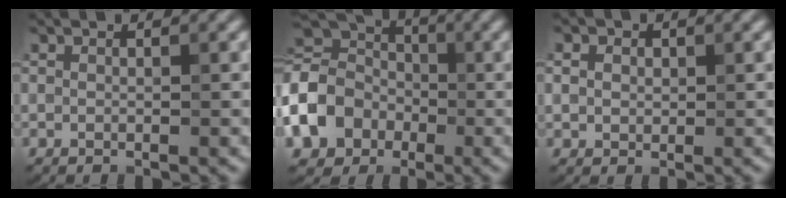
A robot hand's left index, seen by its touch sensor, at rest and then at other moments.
{"total": 10.3, "force": [-2.7, 8.5, 5.2], "torque": [-0.124, -0.007, -0.068]}
{"total": 1.9, "force": [0.7, 1.6, 0.8], "torque": [-0.013, 0.011, 0.004]}